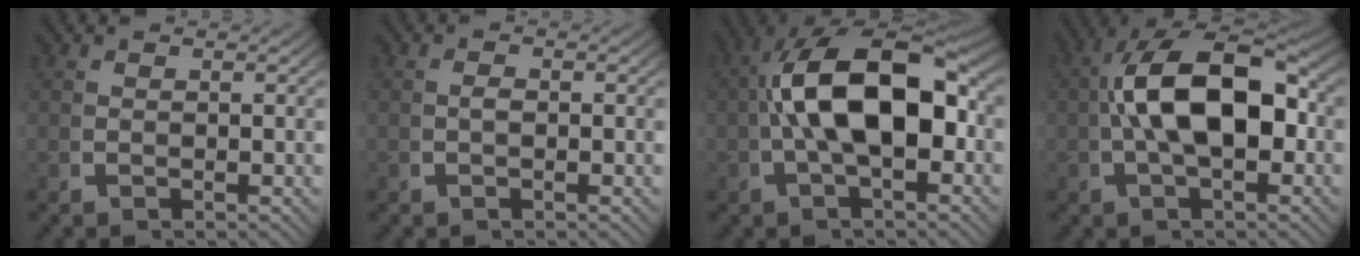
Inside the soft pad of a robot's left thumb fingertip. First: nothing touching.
{"total": 0.6, "force": [-0.2, 0.3, 0.5], "torque": [-0.011, 0.000, -0.003]}
{"total": 13.8, "force": [0.4, 7.8, 11.4], "torque": [-0.191, -0.019, 0.012]}
{"total": 12.2, "force": [0.5, 7.0, 10.0], "torque": [-0.171, -0.020, 0.015]}